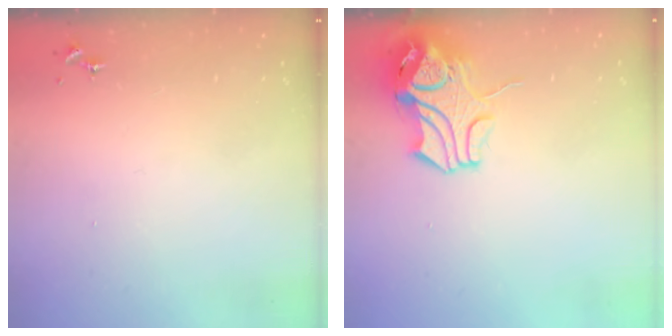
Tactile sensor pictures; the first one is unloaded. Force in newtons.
{"total": 10.9, "press": 10.8, "slide": 1.6}